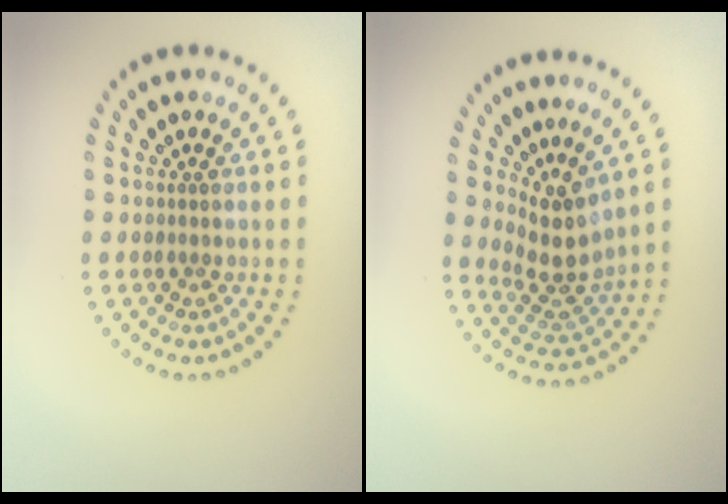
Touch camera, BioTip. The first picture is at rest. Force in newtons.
{"total": 3.8, "press": 2.9, "slide": 2.4}